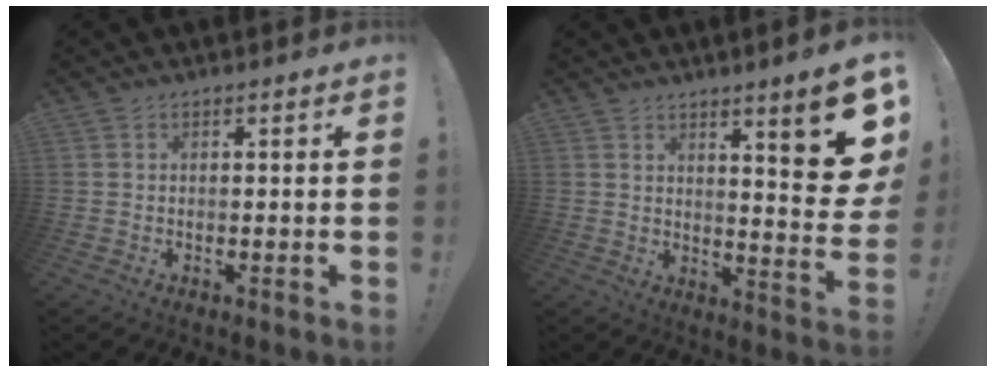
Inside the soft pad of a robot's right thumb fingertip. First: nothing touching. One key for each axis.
{"total": 12.6, "fx": 6.1, "fy": 1.3, "fz": 10.9, "tx": -0.130, "ty": -0.062, "tz": 0.087}